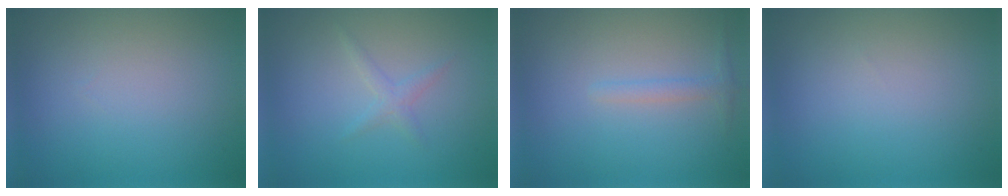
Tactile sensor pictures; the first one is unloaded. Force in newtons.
{"total": 1.1, "press": 1.1, "slide": 0.0}
{"total": 1.1, "press": 1.1, "slide": 0.0}
{"total": 0.0}